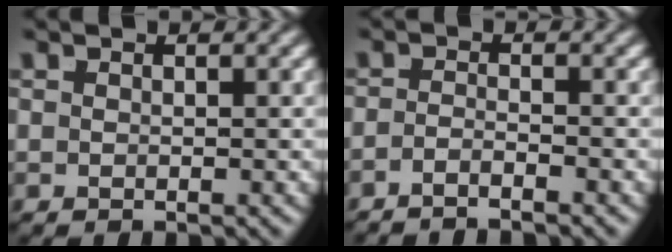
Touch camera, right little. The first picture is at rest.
{"total": 2.7, "force": [-2.5, -0.3, 0.7], "torque": [-0.014, -0.012, -0.039]}